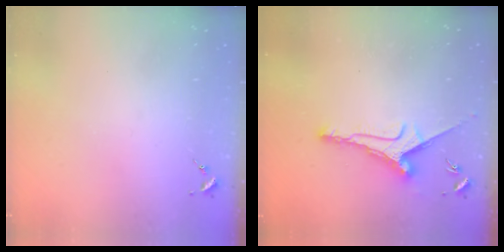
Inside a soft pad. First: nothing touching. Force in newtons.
{"total": 8.6, "press": 8.6, "slide": 0.5}